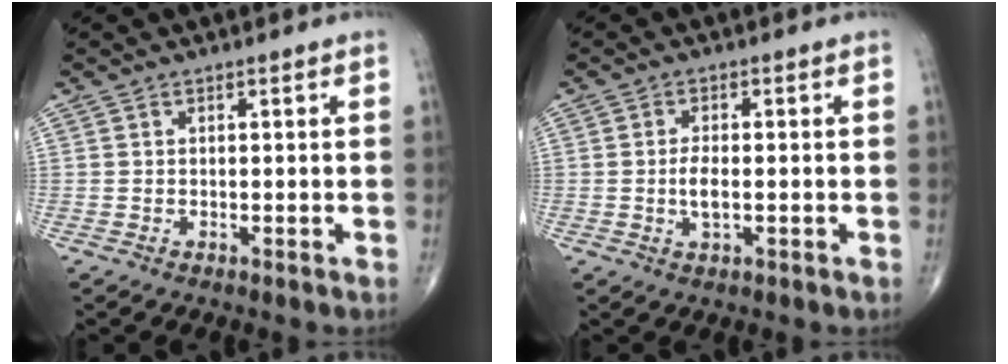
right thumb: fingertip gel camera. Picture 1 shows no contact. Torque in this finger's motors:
{"motor_torque": [-0.45, 0.29, 0.25, 0.21, 0.11]}